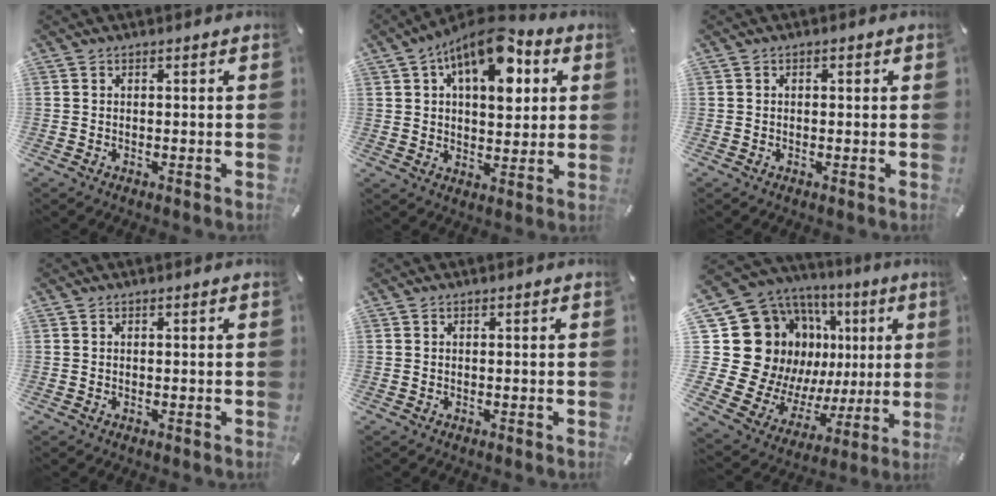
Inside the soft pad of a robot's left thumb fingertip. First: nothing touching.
{"total": 15.3, "force": [6.7, 8.2, 11.0], "torque": [-0.154, -0.023, 0.112]}
{"total": 0.6, "force": [0.0, 0.5, 0.3], "torque": [-0.006, 0.004, -0.002]}
{"total": 0.0}
{"total": 0.0}
{"total": 25.7, "force": [6.3, 19.9, 15.1], "torque": [-0.263, -0.078, 0.167]}